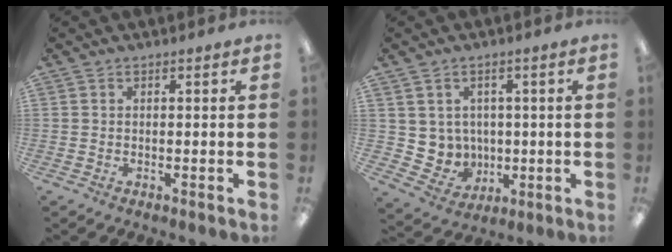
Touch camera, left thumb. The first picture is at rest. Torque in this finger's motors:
{"motor_torque": [-0.08, 0.33, 0.50, -0.61, 0.00]}